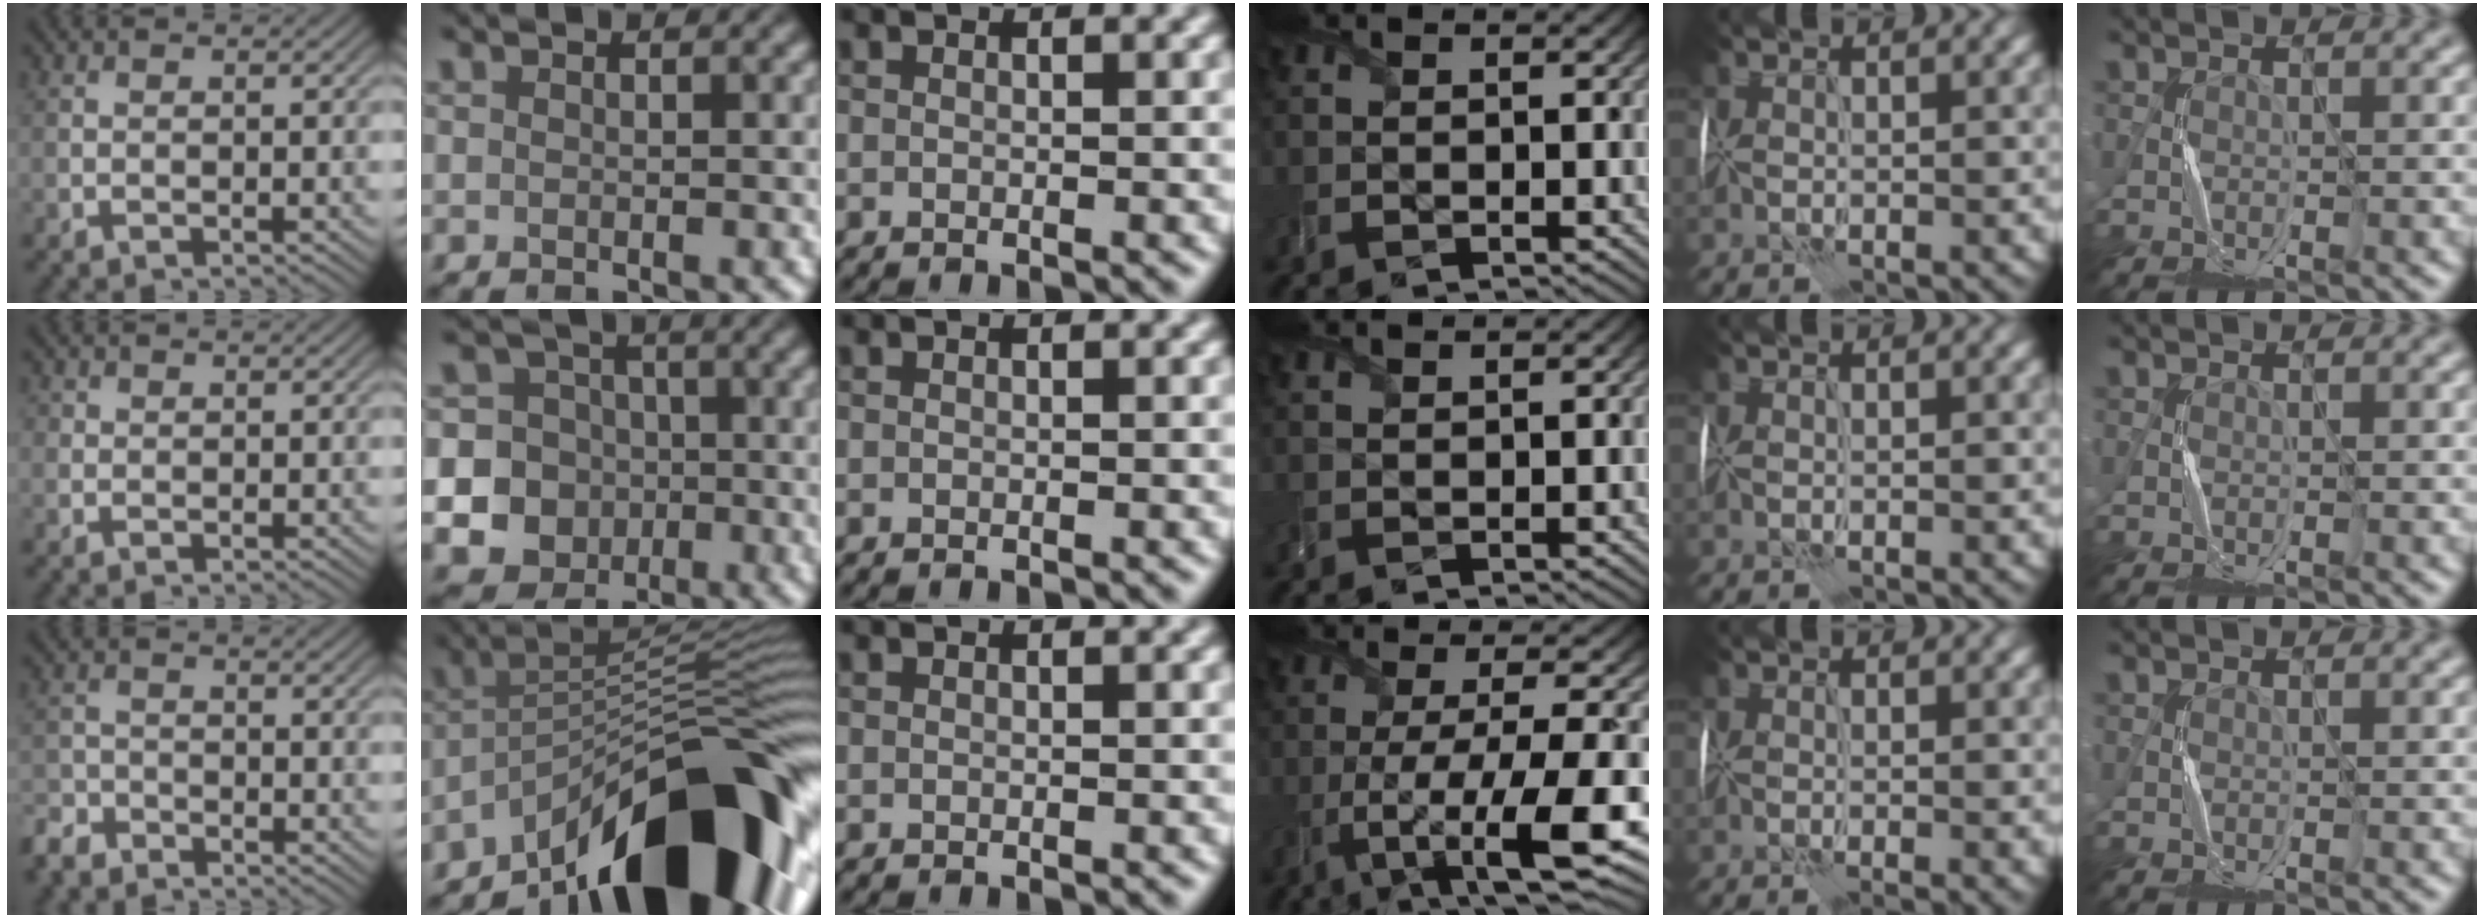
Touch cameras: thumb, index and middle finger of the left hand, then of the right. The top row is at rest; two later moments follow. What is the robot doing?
{"motion": "wrap", "object": "felt sheet"}